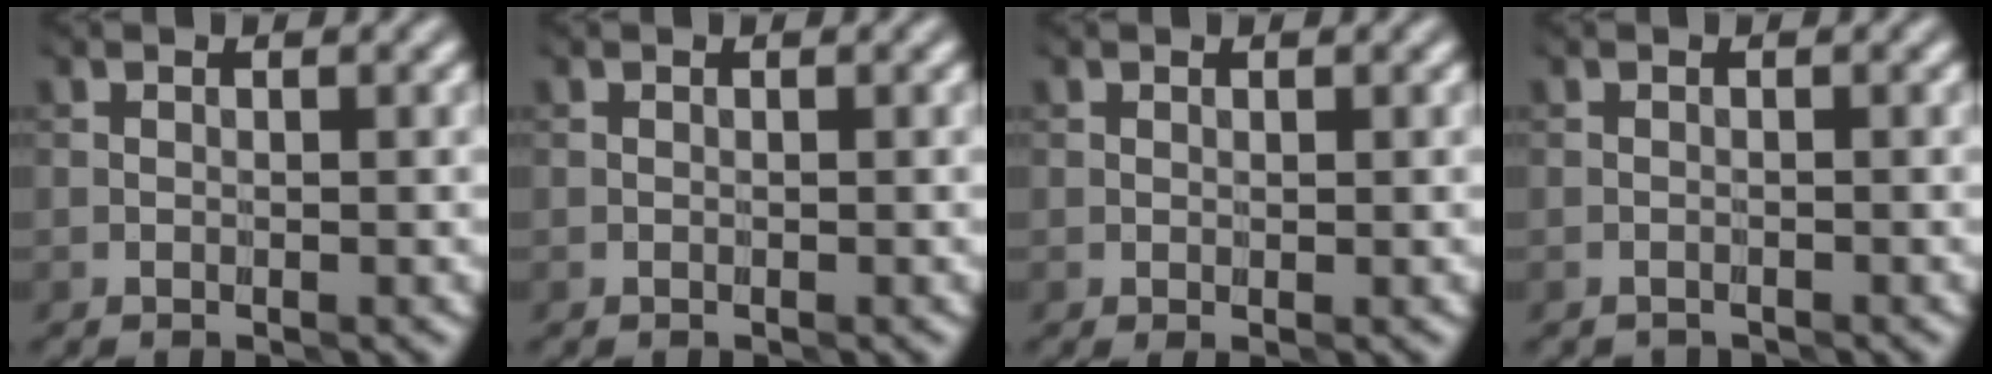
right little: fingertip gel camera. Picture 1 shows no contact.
{"total": 0.0}
{"total": 0.8, "force": [0.2, 0.3, 0.7], "torque": [-0.009, 0.004, 0.005]}
{"total": 0.8, "force": [-0.8, 0.0, -0.1], "torque": [0.004, 0.000, -0.016]}